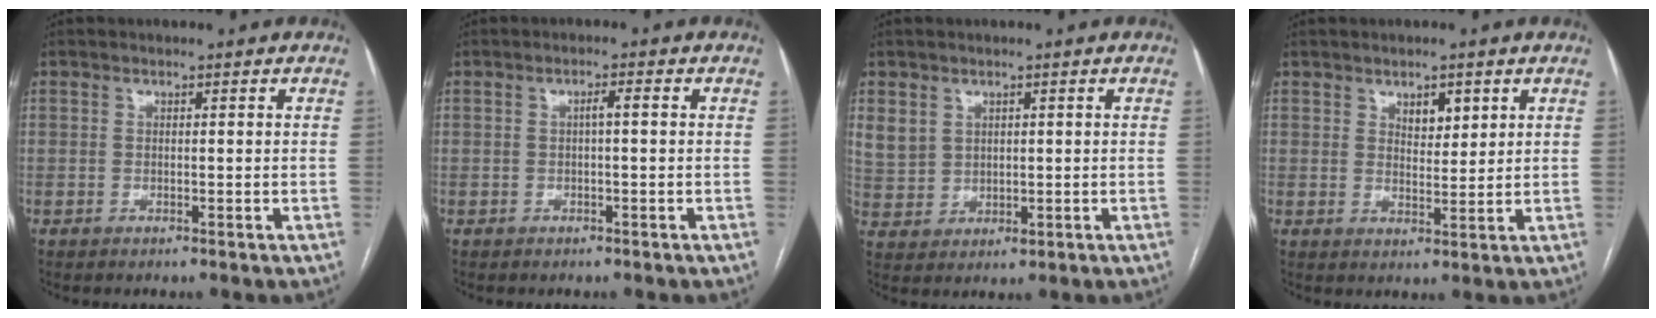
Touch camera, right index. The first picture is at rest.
{"total": 1.5, "force": [0.2, 0.1, 1.5], "torque": [-0.024, 0.005, 0.003]}
{"total": 5.6, "force": [2.4, 4.8, 1.8], "torque": [-0.045, 0.008, 0.064]}
{"total": 3.6, "force": [2.0, 1.7, 2.4], "torque": [-0.036, -0.001, 0.034]}